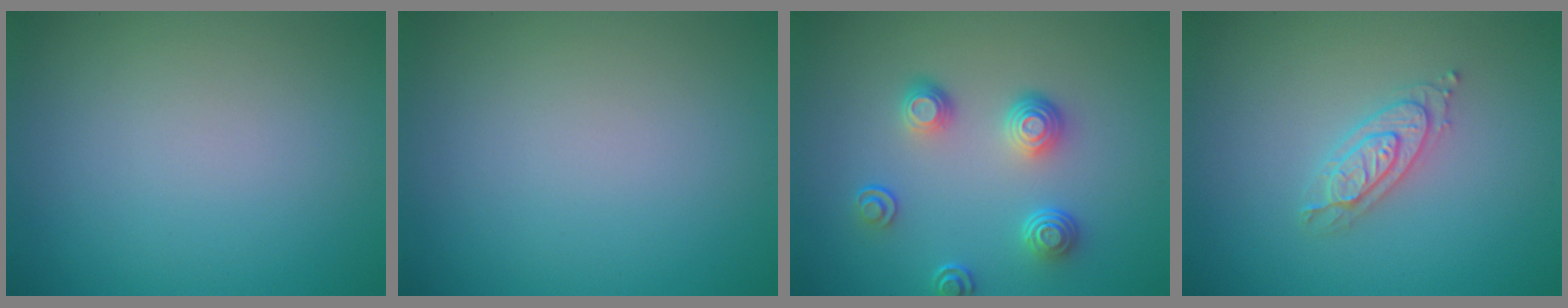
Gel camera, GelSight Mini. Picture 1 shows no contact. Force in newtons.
{"total": 0.0}
{"total": 3.6, "press": 2.9, "slide": 2.2}
{"total": 2.6, "press": 2.6, "slide": 0.5}